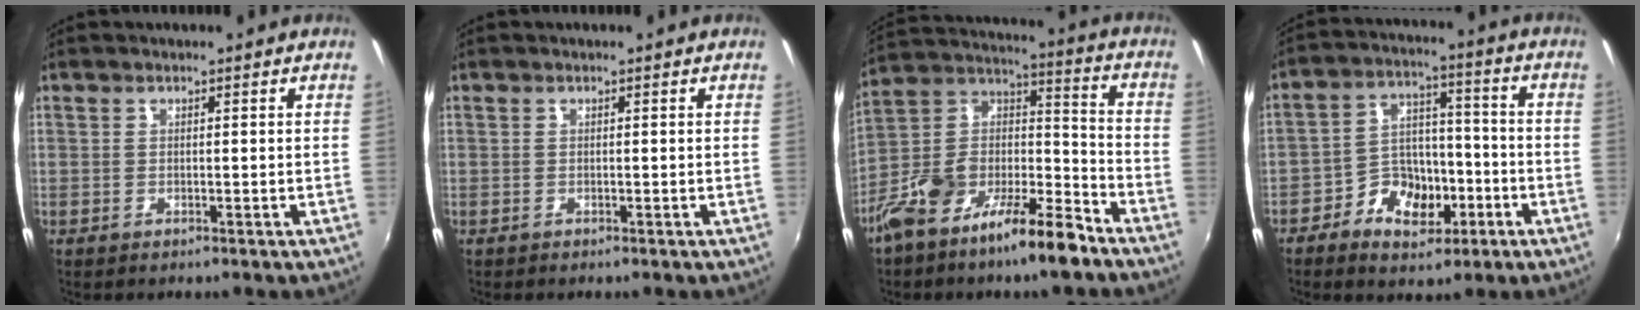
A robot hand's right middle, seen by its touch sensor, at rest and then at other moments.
{"total": 0.0}
{"total": 17.1, "force": [-10.8, 6.0, 11.8], "torque": [-0.216, 0.011, -0.197]}
{"total": 10.5, "force": [-5.3, 7.0, 5.9], "torque": [-0.119, 0.020, -0.087]}